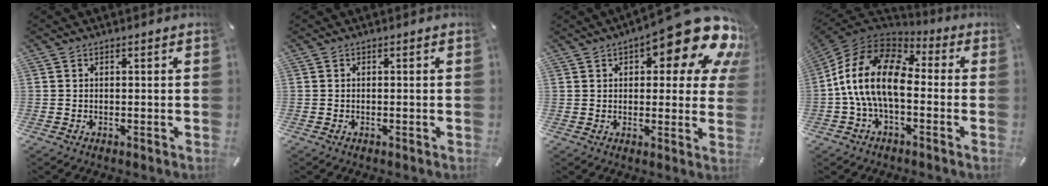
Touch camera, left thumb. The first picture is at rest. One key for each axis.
{"total": 0.0}
{"total": 18.4, "fx": 11.0, "fy": 6.7, "fz": 13.1, "tx": -0.170, "ty": -0.074, "tz": 0.182}
{"total": 16.9, "fx": -2.0, "fy": 10.2, "fz": 13.3, "tx": -0.278, "ty": 0.022, "tz": -0.039}